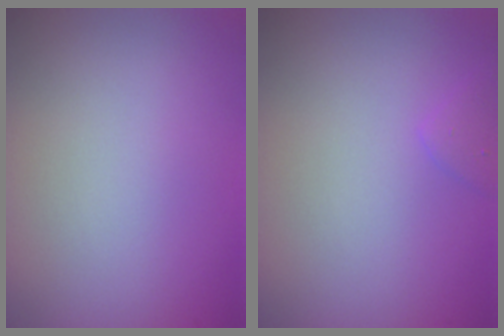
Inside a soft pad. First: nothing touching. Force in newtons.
{"total": 1.2, "press": 1.2, "slide": 0.1}